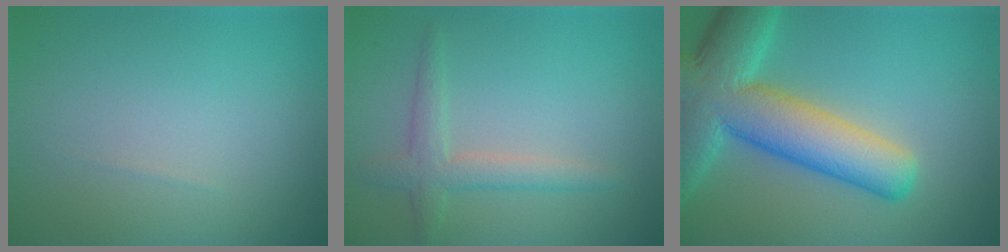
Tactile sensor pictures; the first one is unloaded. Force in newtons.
{"total": 2.5, "press": 2.5, "slide": 0.1}
{"total": 10.5, "press": 10.5, "slide": 0.8}